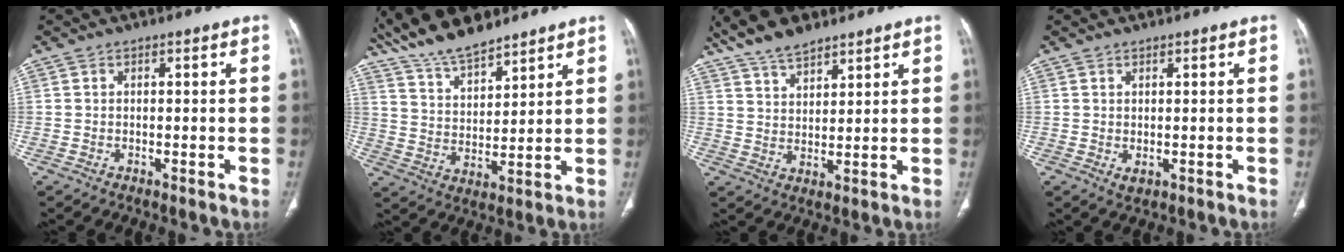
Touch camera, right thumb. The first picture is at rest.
{"total": 14.7, "force": [12.5, 4.1, 6.4], "torque": [-0.098, -0.051, 0.235]}
{"total": 9.8, "force": [7.6, 3.8, 4.9], "torque": [-0.076, -0.025, 0.145]}
{"total": 1.3, "force": [0.1, 0.8, 1.1], "torque": [-0.021, -0.003, 0.009]}